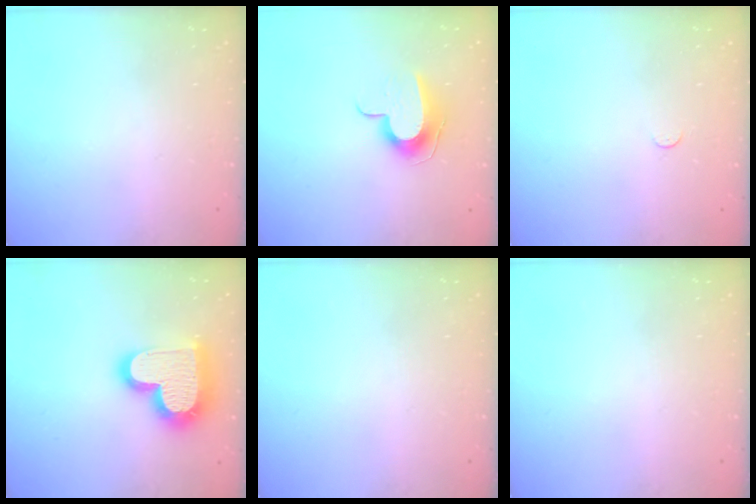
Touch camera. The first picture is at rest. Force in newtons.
{"total": 9.9, "press": 9.9, "slide": 0.3}
{"total": 2.5, "press": 2.5, "slide": 0.3}
{"total": 22.2, "press": 22.1, "slide": 1.8}
{"total": 0.0}
{"total": 0.0}